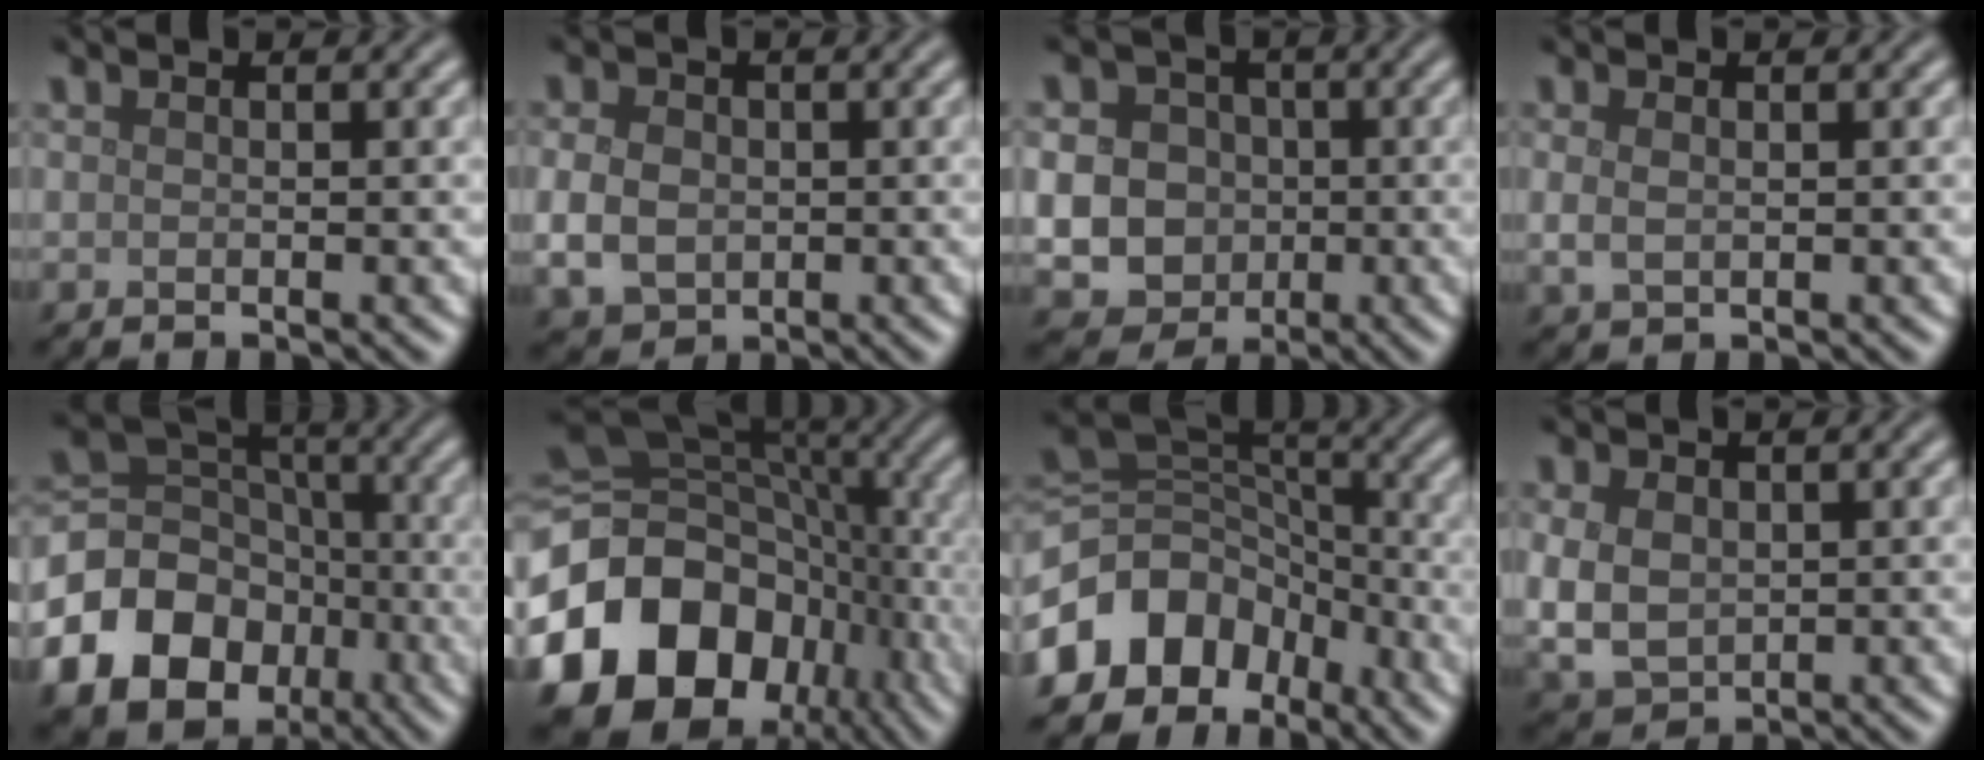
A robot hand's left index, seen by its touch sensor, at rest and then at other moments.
{"total": 3.7, "force": [-0.3, 2.9, 2.3], "torque": [-0.049, -0.002, -0.007]}
{"total": 11.0, "force": [-0.8, 10.4, 3.6], "torque": [-0.095, 0.004, -0.034]}
{"total": 1.6, "force": [0.1, 1.0, 1.2], "torque": [-0.028, -0.002, 0.005]}
{"total": 16.2, "force": [-7.2, 13.5, 5.4], "torque": [-0.134, -0.040, -0.137]}
{"total": 18.6, "force": [-6.7, 14.3, 9.7], "torque": [-0.223, -0.007, -0.114]}
{"total": 9.8, "force": [-4.9, 7.4, 4.2], "torque": [-0.081, 0.009, -0.104]}
{"total": 4.7, "force": [0.2, 3.6, 3.1], "torque": [-0.074, -0.006, 0.011]}